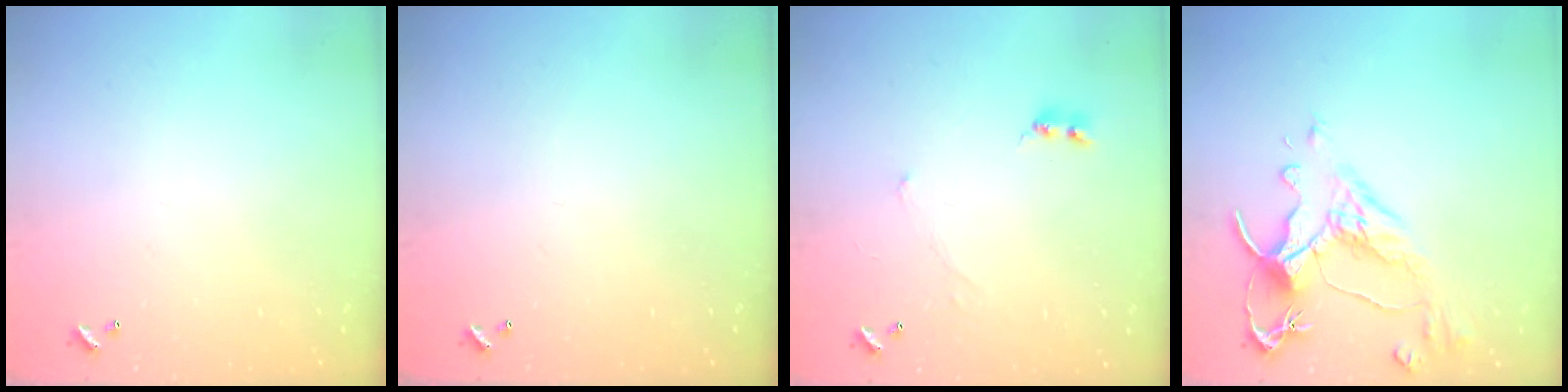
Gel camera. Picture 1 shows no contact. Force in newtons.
{"total": 0.0}
{"total": 0.0}
{"total": 6.2, "press": 6.0, "slide": 1.6}